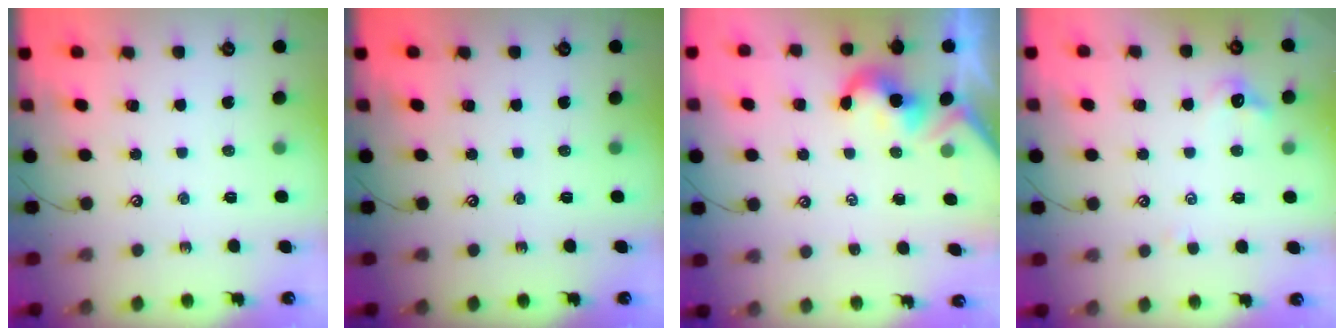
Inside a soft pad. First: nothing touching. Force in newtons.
{"total": 0.0}
{"total": 2.0, "press": 2.0, "slide": 0.5}
{"total": 2.6, "press": 2.6, "slide": 0.6}